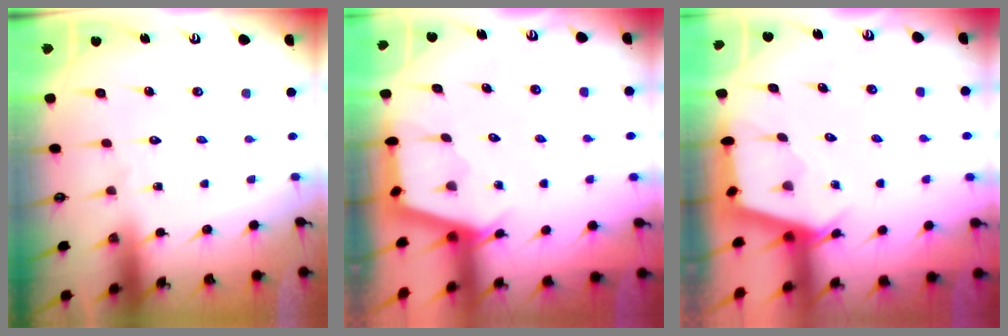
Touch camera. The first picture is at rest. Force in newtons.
{"total": 2.9, "press": 2.8, "slide": 0.3}
{"total": 2.6, "press": 2.6, "slide": 0.3}